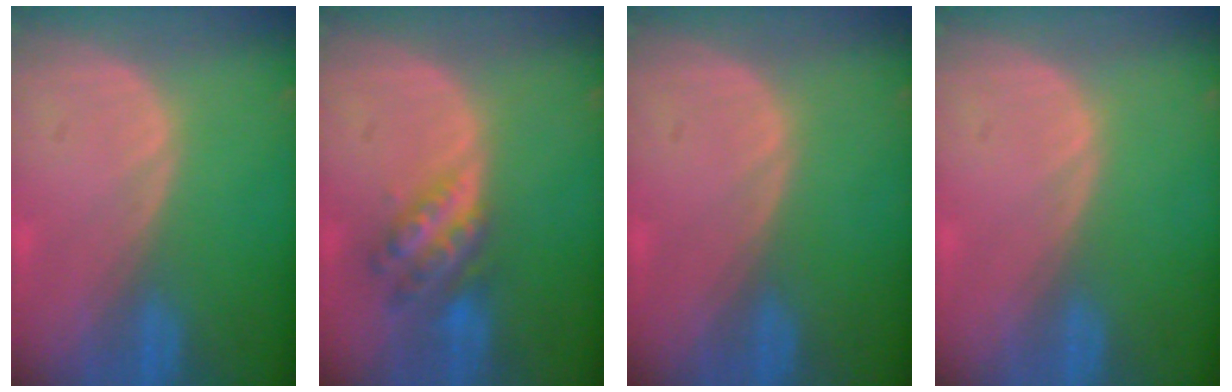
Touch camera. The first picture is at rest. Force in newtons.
{"total": 6.2, "press": 5.4, "slide": 3.0}
{"total": 0.0}
{"total": 0.0}